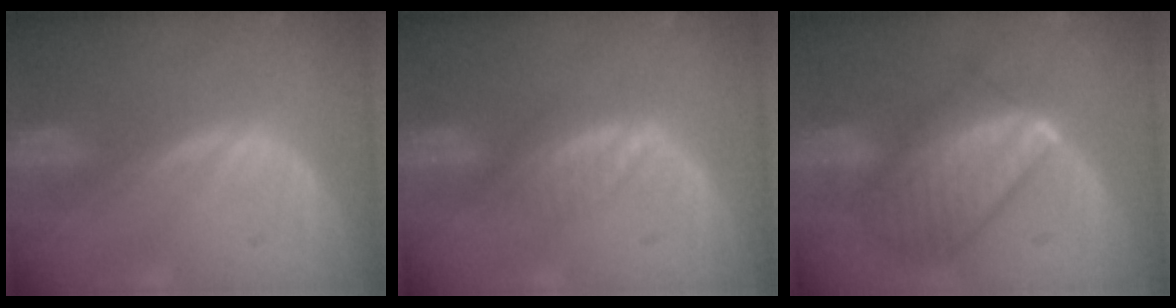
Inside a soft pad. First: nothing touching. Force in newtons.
{"total": 2.7, "press": 2.7, "slide": 0.2}
{"total": 10.2, "press": 10.2, "slide": 0.8}